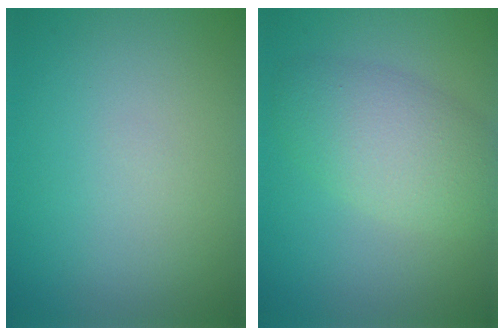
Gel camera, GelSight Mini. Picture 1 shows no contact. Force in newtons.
{"total": 5.2, "press": 5.2, "slide": 0.2}